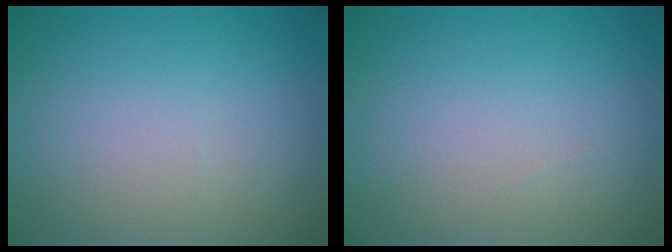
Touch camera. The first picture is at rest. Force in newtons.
{"total": 0.0}